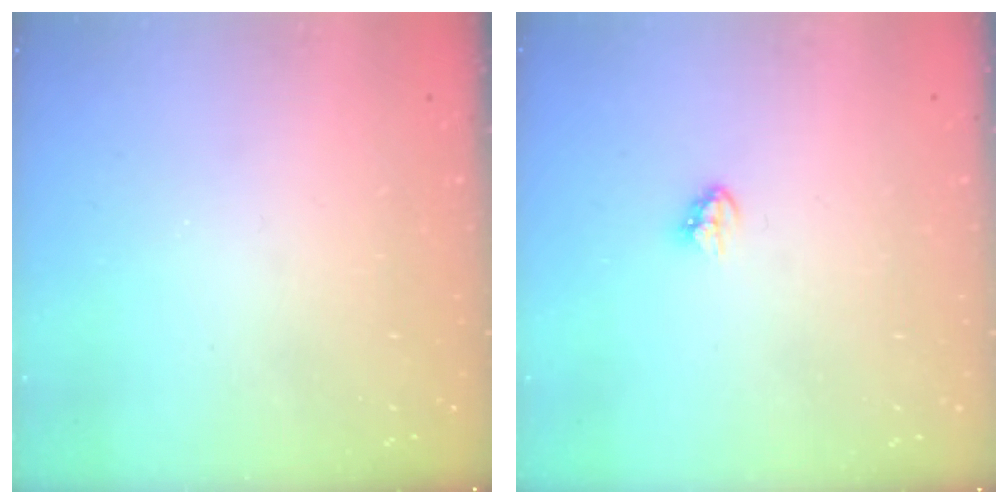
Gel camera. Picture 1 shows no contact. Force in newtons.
{"total": 3.4, "press": 3.4, "slide": 0.5}